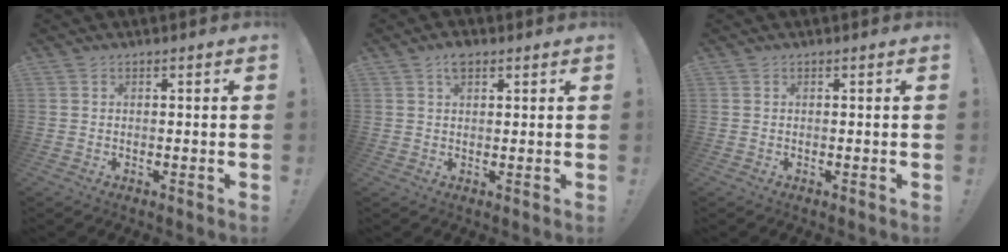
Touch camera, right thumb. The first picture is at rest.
{"total": 3.5, "force": [2.1, 1.9, 2.1], "torque": [-0.033, -0.004, 0.037]}
{"total": 0.0}